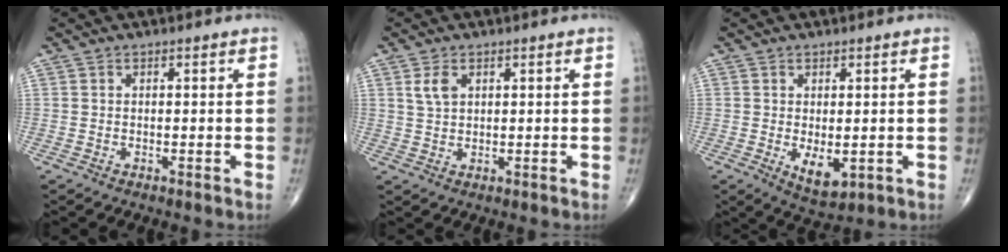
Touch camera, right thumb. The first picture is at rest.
{"total": 3.2, "force": [1.4, 1.9, 2.1], "torque": [-0.038, -0.002, 0.030]}
{"total": 5.2, "force": [-0.9, 2.6, 4.5], "torque": [-0.060, -0.014, -0.002]}